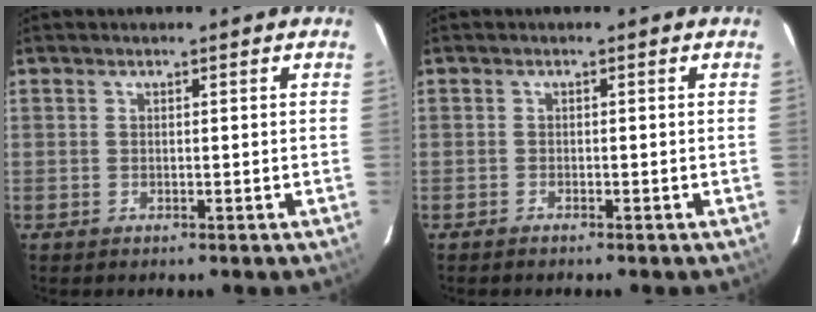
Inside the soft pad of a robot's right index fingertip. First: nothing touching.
{"total": 0.7, "force": [-0.7, 0.1, 0.2], "torque": [-0.006, -0.001, -0.014]}